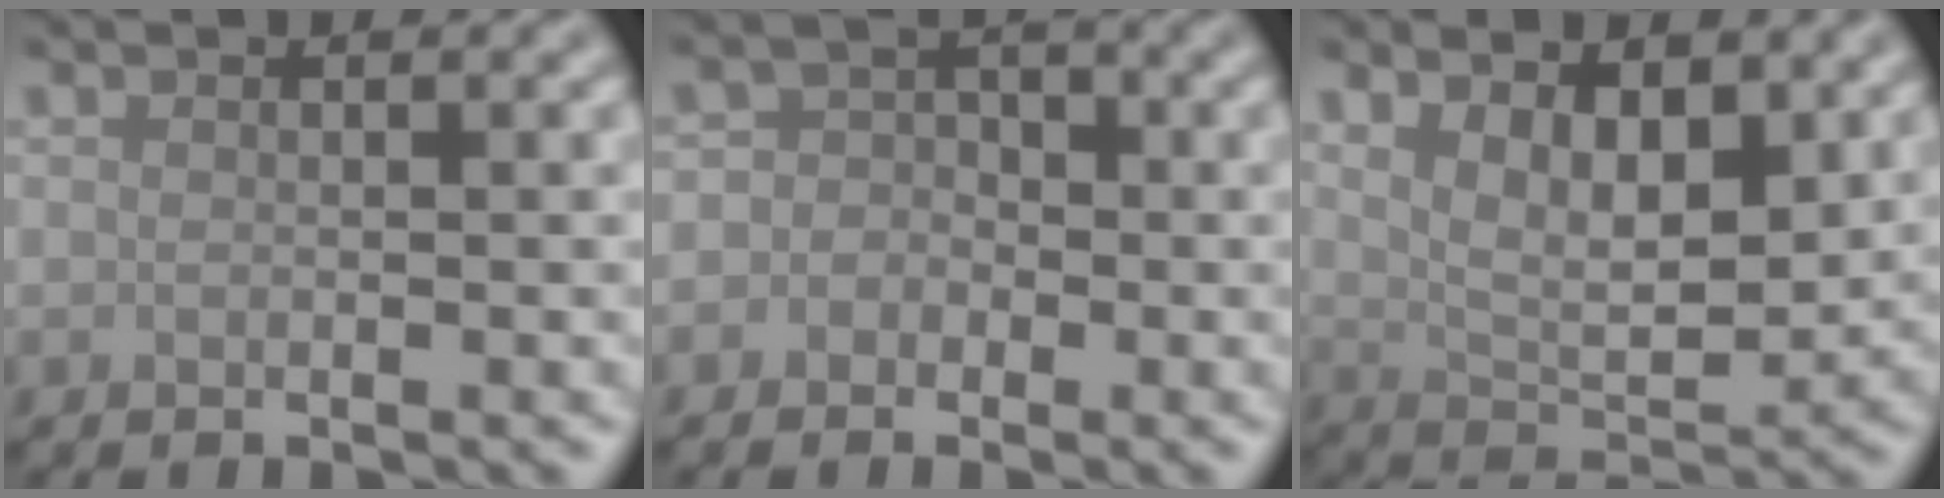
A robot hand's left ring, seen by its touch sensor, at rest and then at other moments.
{"total": 3.3, "force": [-1.0, 3.0, 0.7], "torque": [0.023, 0.018, -0.044]}
{"total": 6.2, "force": [2.6, 2.9, 4.8], "torque": [-0.086, -0.009, 0.047]}